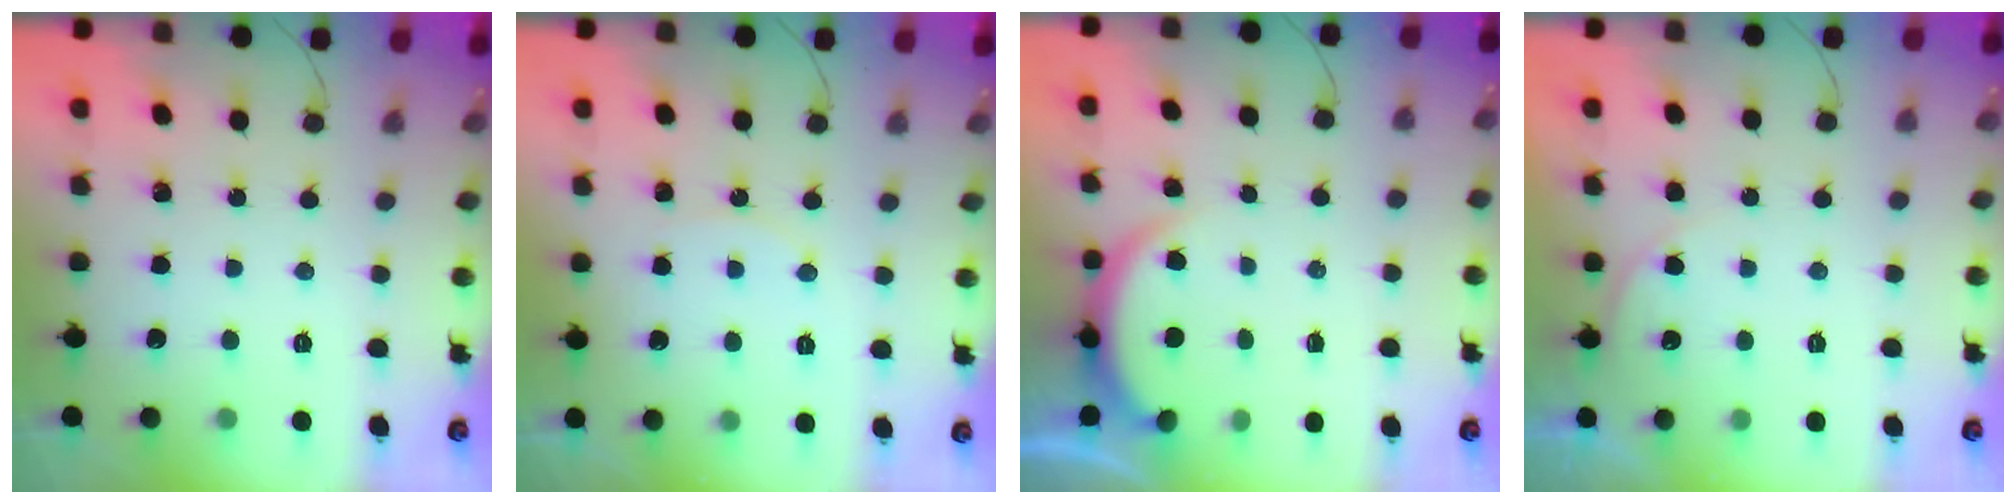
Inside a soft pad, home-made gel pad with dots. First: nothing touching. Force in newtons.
{"total": 4.6, "press": 4.5, "slide": 0.5}
{"total": 2.9, "press": 2.8, "slide": 0.5}
{"total": 3.8, "press": 3.8, "slide": 0.3}